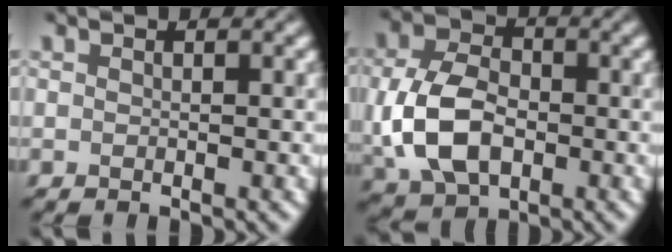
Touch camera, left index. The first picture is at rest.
{"total": 7.7, "force": [-1.0, 5.3, 5.6], "torque": [-0.127, -0.007, -0.022]}